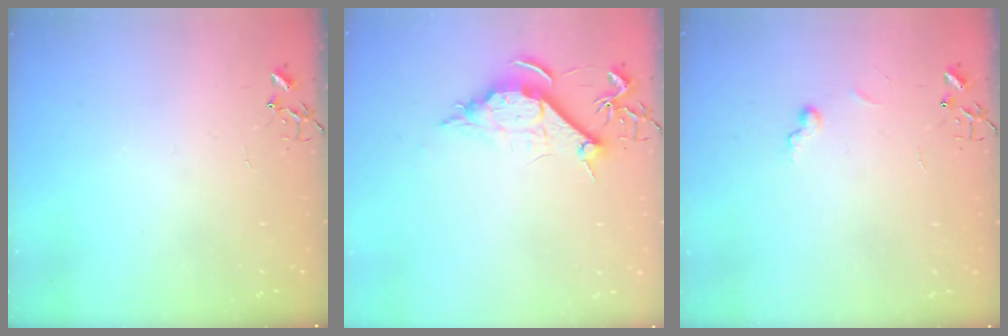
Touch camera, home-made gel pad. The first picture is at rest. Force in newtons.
{"total": 9.3, "press": 9.2, "slide": 1.0}
{"total": 5.6, "press": 5.6, "slide": 0.5}